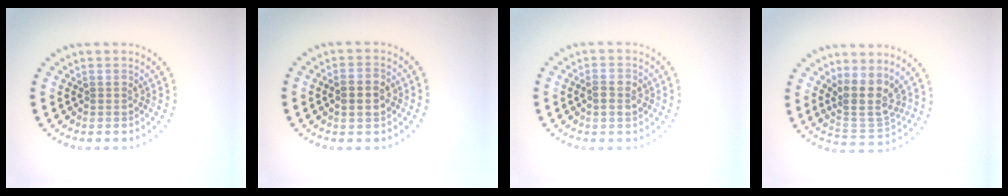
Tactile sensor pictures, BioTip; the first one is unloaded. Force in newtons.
{"total": 2.7, "press": 2.7, "slide": 0.5}
{"total": 1.8, "press": 1.8, "slide": 0.1}
{"total": 3.8, "press": 3.0, "slide": 2.3}